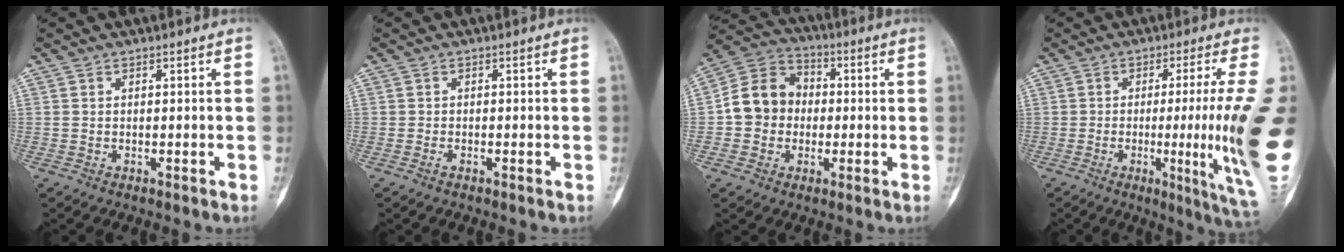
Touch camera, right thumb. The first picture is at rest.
{"total": 0.6, "force": [-0.4, 0.2, 0.3], "torque": [-0.008, 0.000, -0.009]}
{"total": 11.2, "force": [-0.6, 9.8, 5.4], "torque": [-0.074, 0.033, -0.023]}
{"total": 16.8, "force": [-0.6, 0.2, 16.8], "torque": [-0.227, -0.022, -0.004]}